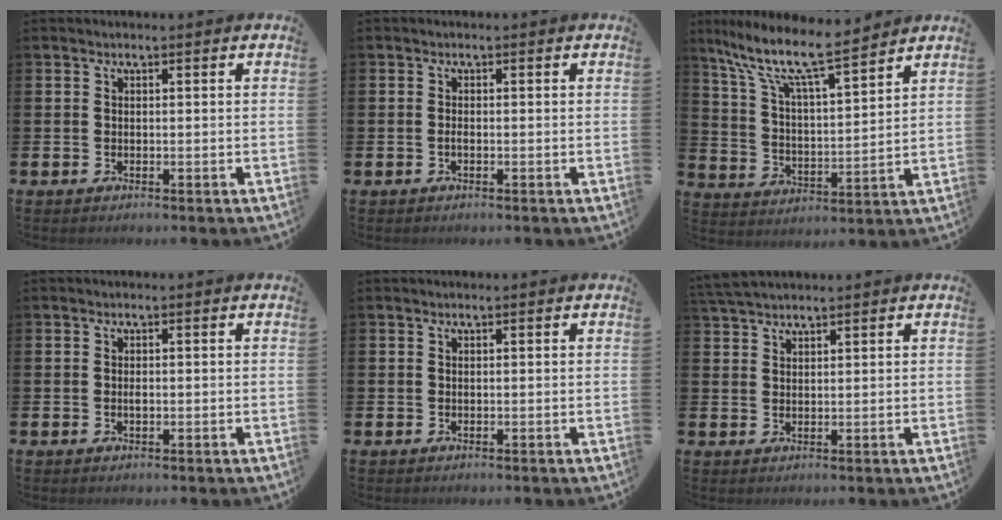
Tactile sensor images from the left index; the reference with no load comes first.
{"total": 0.6, "force": [-0.4, 0.2, 0.4], "torque": [-0.014, 0.001, -0.007]}
{"total": 10.1, "force": [8.7, 1.5, 4.8], "torque": [-0.120, -0.059, 0.145]}
{"total": 0.6, "force": [-0.2, 0.3, 0.5], "torque": [-0.008, -0.001, -0.004]}
{"total": 0.0}
{"total": 3.0, "force": [2.9, 0.5, 0.6], "torque": [-0.010, -0.010, 0.053]}